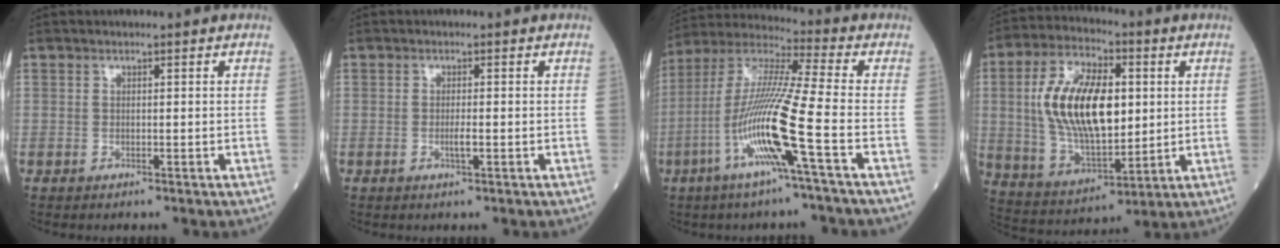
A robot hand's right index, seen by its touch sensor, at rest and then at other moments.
{"total": 1.5, "force": [-0.5, 0.1, 1.4], "torque": [-0.032, -0.002, -0.009]}
{"total": 15.0, "force": [-5.5, -1.1, 13.9], "torque": [-0.293, -0.008, -0.114]}
{"total": 17.2, "force": [2.3, 7.5, 15.3], "torque": [-0.303, 0.013, 0.046]}